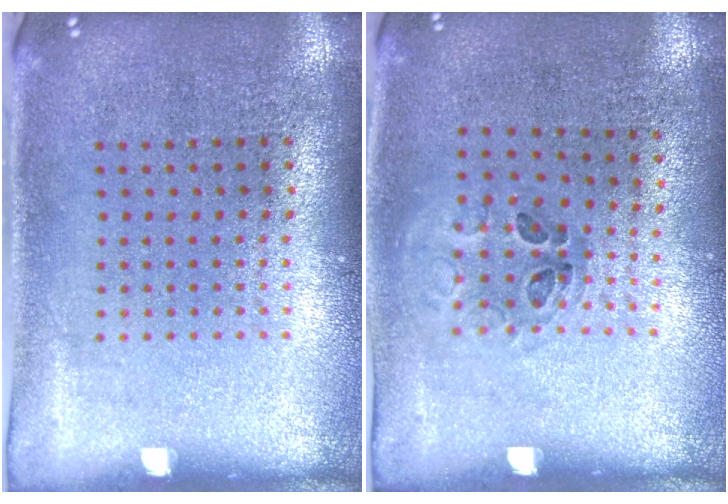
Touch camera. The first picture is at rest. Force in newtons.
{"total": 1.0, "press": 0.7, "slide": 0.6}